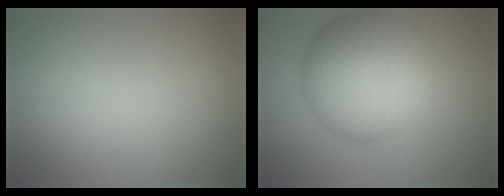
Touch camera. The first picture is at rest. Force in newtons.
{"total": 11.7, "press": 11.7, "slide": 0.1}